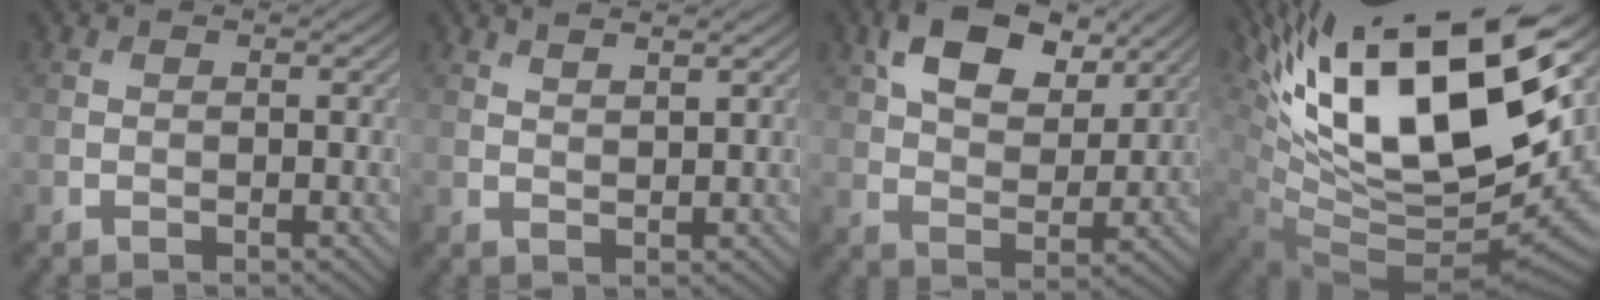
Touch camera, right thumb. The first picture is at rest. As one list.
[{"total": 2.1, "force": [1.7, 0.3, 1.3], "torque": [-0.018, 0.000, 0.028]}, {"total": 10.5, "force": [5.5, 5.7, 6.9], "torque": [-0.141, 0.006, 0.099]}, {"total": 18.5, "force": [8.3, 6.8, 15.1], "torque": [-0.273, 0.013, 0.146]}]